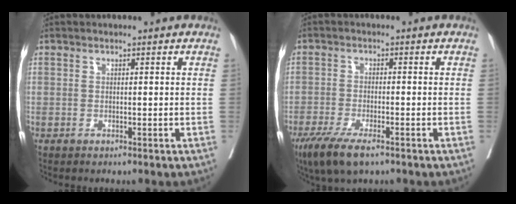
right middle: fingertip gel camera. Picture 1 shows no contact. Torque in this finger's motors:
{"motor_torque": [0.77, -0.70, 0.27, 0.10]}